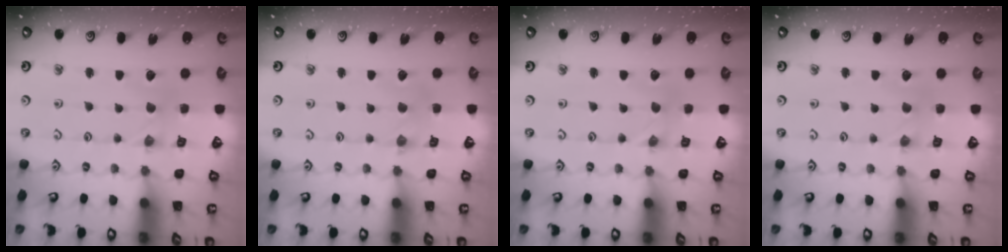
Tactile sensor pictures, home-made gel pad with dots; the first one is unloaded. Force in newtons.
{"total": 2.4, "press": 2.3, "slide": 0.3}
{"total": 0.0}
{"total": 1.4, "press": 1.4, "slide": 0.2}